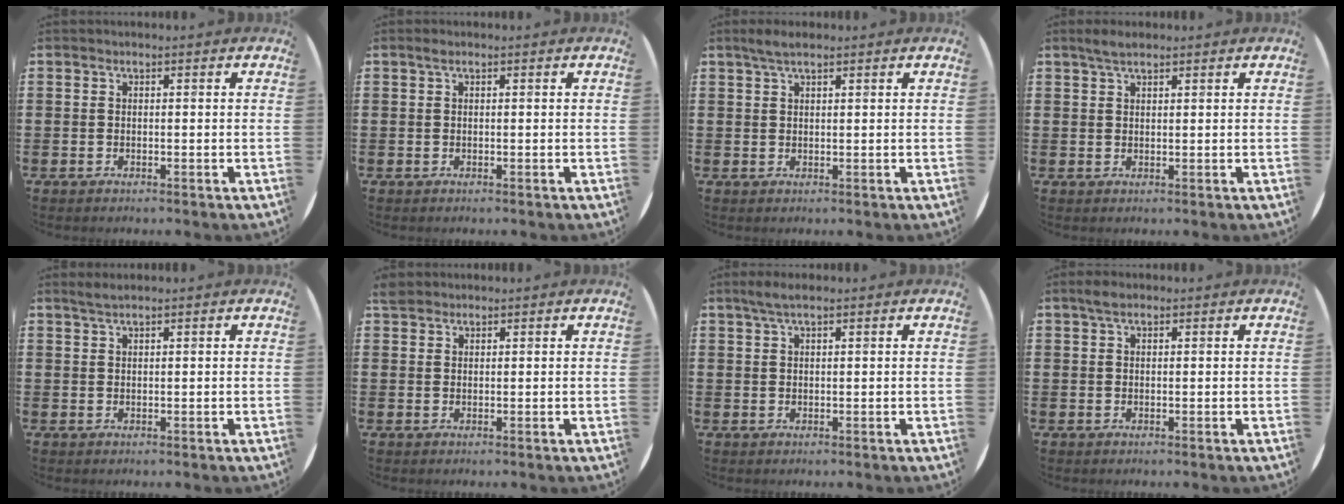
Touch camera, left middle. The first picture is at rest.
{"total": 0.5, "force": [0.3, 0.2, 0.4], "torque": [-0.008, 0.003, 0.005]}
{"total": 2.2, "force": [1.7, 0.4, 1.4], "torque": [-0.029, 0.006, 0.029]}
{"total": 2.2, "force": [1.8, 0.6, 1.1], "torque": [-0.016, 0.003, 0.029]}
{"total": 1.4, "force": [1.2, 0.0, 0.6], "torque": [-0.013, 0.002, 0.022]}
{"total": 1.9, "force": [1.7, 0.7, 0.2], "torque": [0.000, 0.002, 0.033]}
{"total": 2.1, "force": [1.7, 0.3, 1.3], "torque": [-0.027, 0.005, 0.028]}
{"total": 1.6, "force": [1.1, 0.8, 0.8], "torque": [-0.011, 0.003, 0.018]}